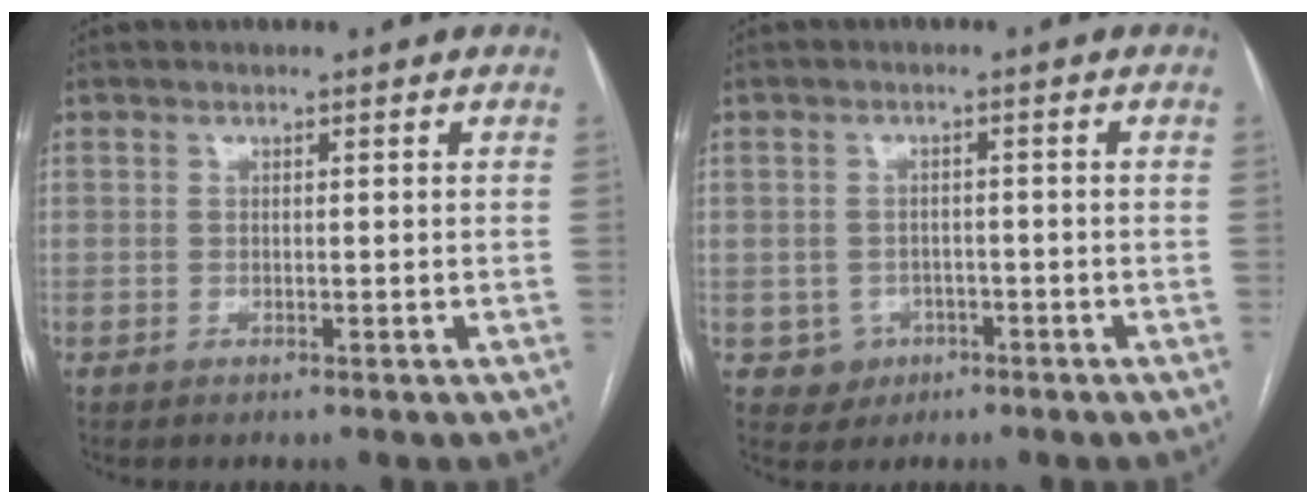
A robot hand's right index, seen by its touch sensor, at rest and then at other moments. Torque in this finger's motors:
{"motor_torque": [-0.29, 0.07, -0.78, -0.11]}